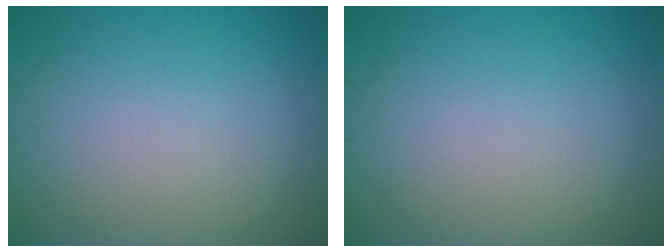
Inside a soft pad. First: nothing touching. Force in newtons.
{"total": 0.0}